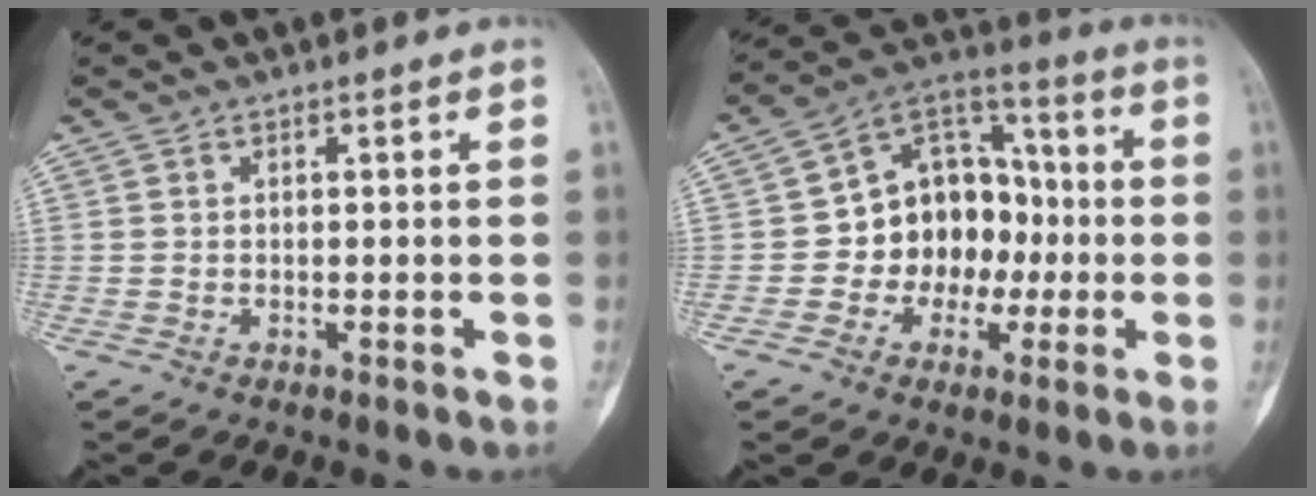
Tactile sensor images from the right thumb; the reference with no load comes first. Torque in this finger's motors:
{"motor_torque": [0.17, 0.35, 1.04, -0.13, 0.05]}